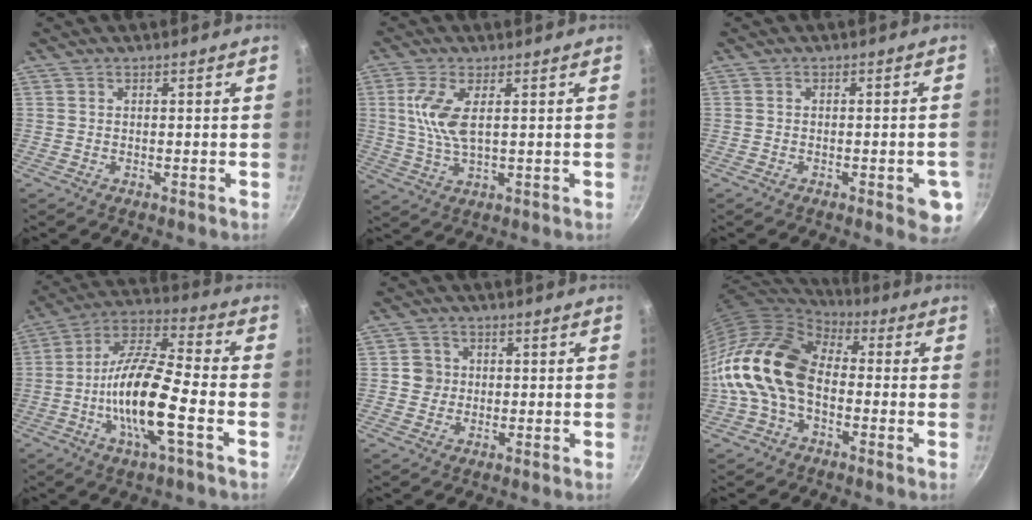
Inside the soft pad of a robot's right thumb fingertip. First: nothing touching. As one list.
[{"total": 7.4, "force": [1.7, 2.8, 6.7], "torque": [-0.145, -0.003, 0.036]}, {"total": 5.7, "force": [-2.2, 2.0, 4.9], "torque": [-0.043, 0.005, -0.028]}, {"total": 16.8, "force": [-4.6, 4.3, 15.6], "torque": [-0.287, 0.035, -0.103]}, {"total": 3.4, "force": [0.1, 3.3, 0.8], "torque": [0.008, 0.007, -0.004]}, {"total": 16.2, "force": [-1.8, 11.0, 11.7], "torque": [-0.197, 0.037, -0.051]}]